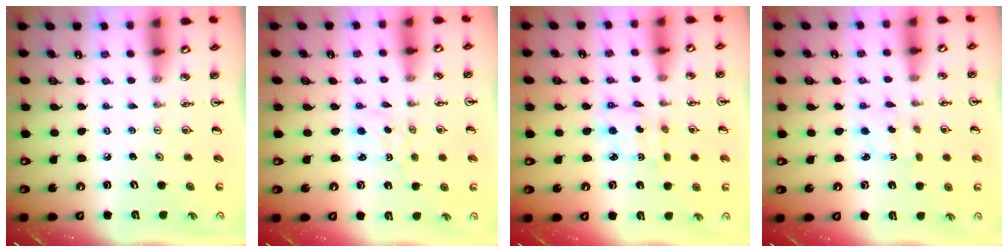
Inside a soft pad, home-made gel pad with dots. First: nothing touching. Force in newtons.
{"total": 0.9, "press": 0.7, "slide": 0.5}
{"total": 2.4, "press": 2.4, "slide": 0.2}
{"total": 2.1, "press": 2.0, "slide": 0.7}